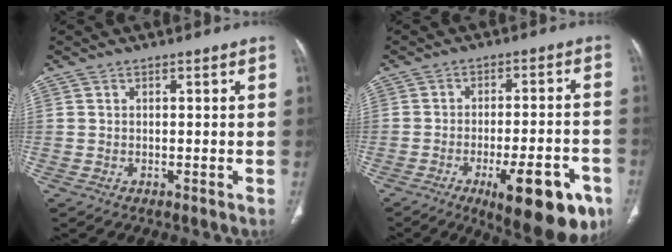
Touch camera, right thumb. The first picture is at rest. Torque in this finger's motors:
{"motor_torque": [2.46, 2.55, 0.00, -0.05, 0.32]}